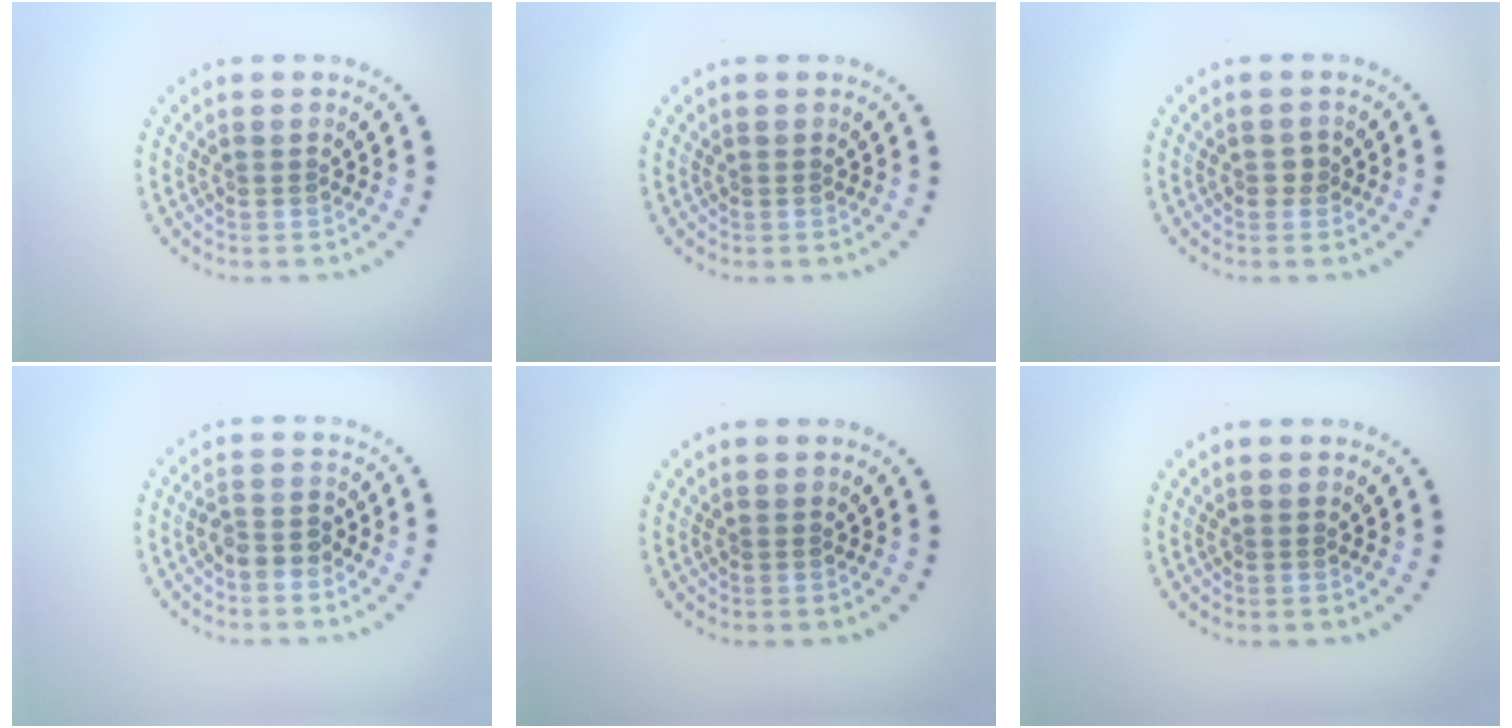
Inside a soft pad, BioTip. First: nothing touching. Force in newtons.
{"total": 0.0}
{"total": 1.0, "press": 1.0, "slide": 0.2}
{"total": 2.1, "press": 1.9, "slide": 0.9}
{"total": 0.0}
{"total": 0.0}